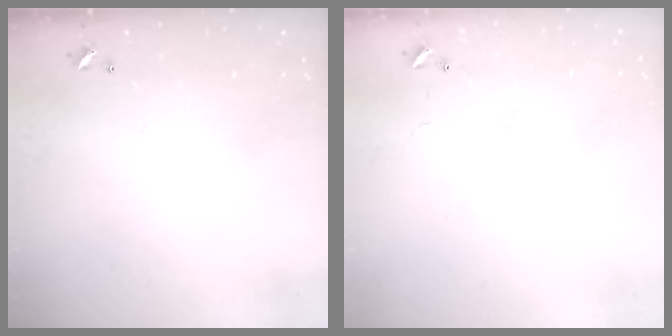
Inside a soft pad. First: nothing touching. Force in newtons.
{"total": 4.6, "press": 4.5, "slide": 1.0}